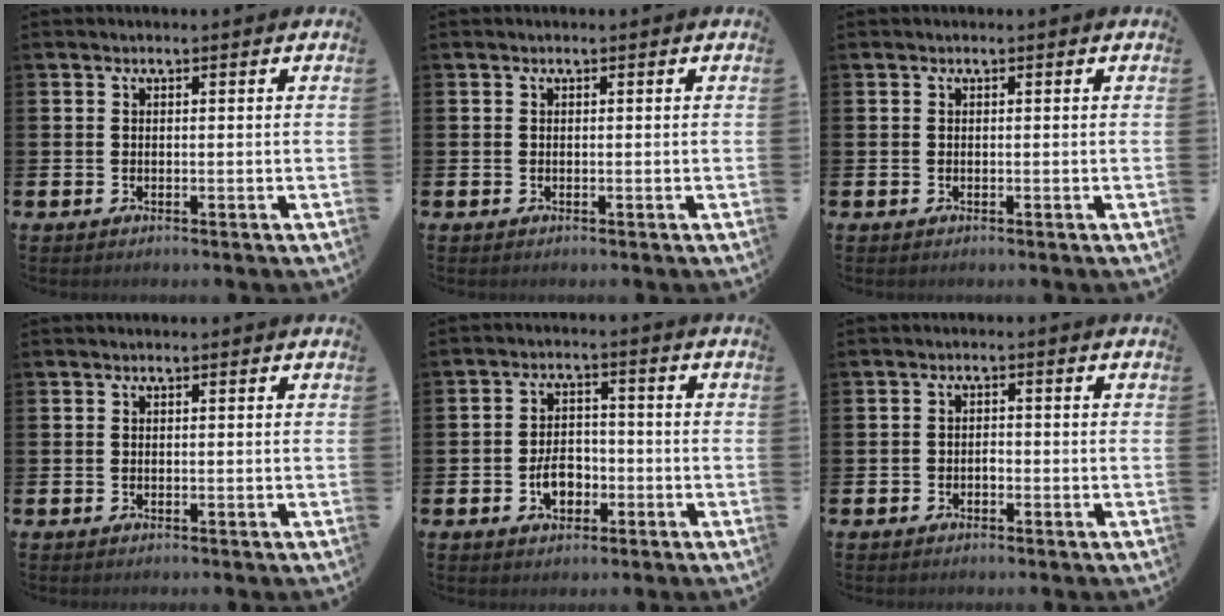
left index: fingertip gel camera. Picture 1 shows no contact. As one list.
[{"total": 0.0}, {"total": 0.0}, {"total": 0.0}, {"total": 4.5, "force": [-1.6, 3.0, 3.0], "torque": [-0.041, 0.001, -0.034]}, {"total": 1.2, "force": [-0.7, 0.9, 0.5], "torque": [-0.006, -0.001, -0.017]}]